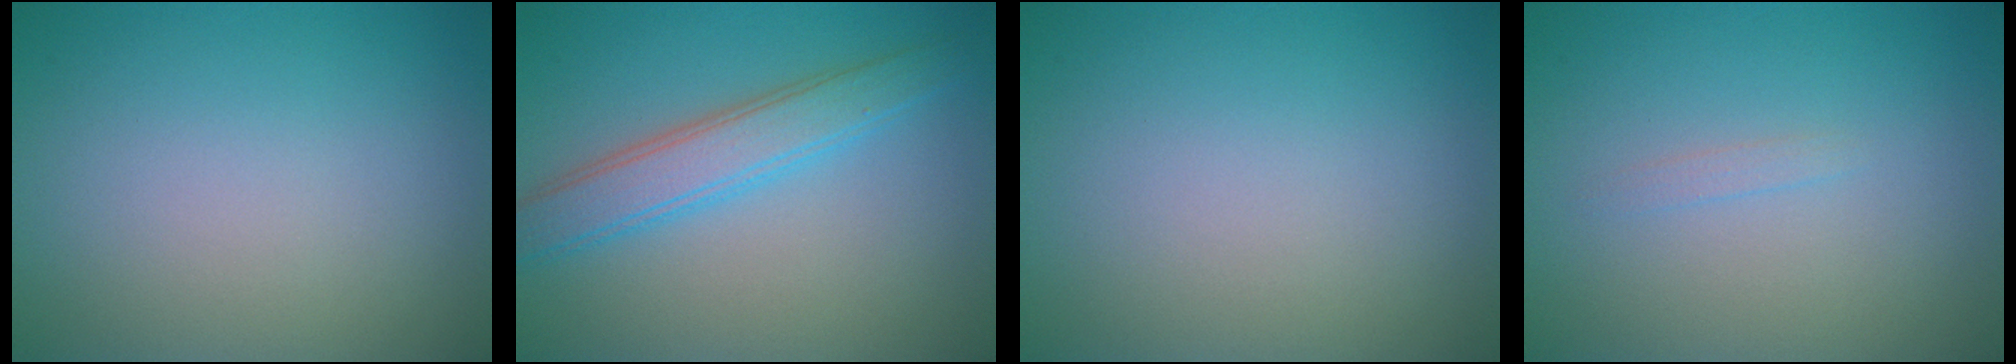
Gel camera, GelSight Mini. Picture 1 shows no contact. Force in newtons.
{"total": 4.1, "press": 4.1, "slide": 0.1}
{"total": 0.0}
{"total": 0.6, "press": 0.6, "slide": 0.1}